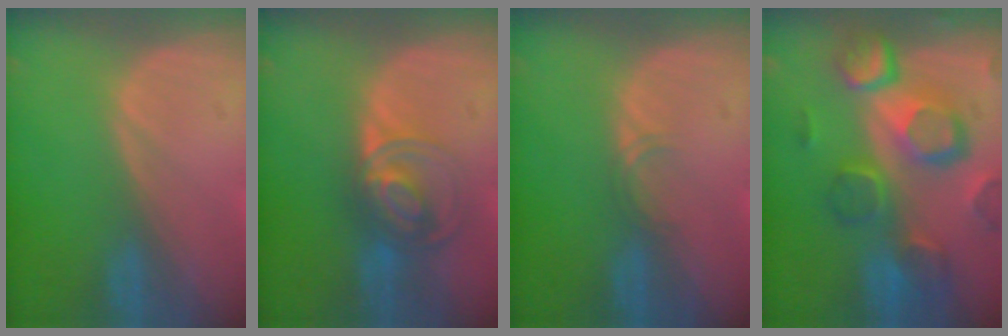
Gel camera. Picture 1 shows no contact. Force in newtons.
{"total": 7.5, "press": 6.2, "slide": 4.2}
{"total": 1.1, "press": 1.1, "slide": 0.1}
{"total": 12.3, "press": 10.6, "slide": 6.2}